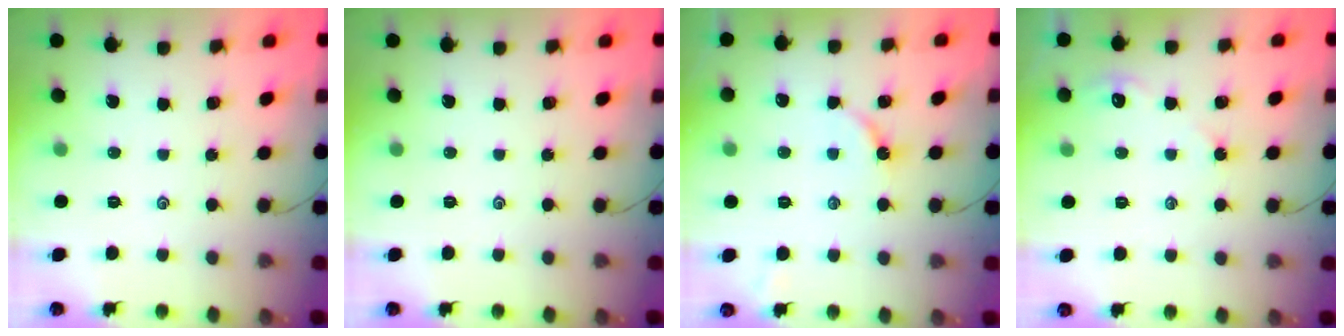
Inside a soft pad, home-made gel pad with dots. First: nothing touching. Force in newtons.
{"total": 0.0}
{"total": 4.7, "press": 4.6, "slide": 0.6}
{"total": 3.5, "press": 3.5, "slide": 0.5}